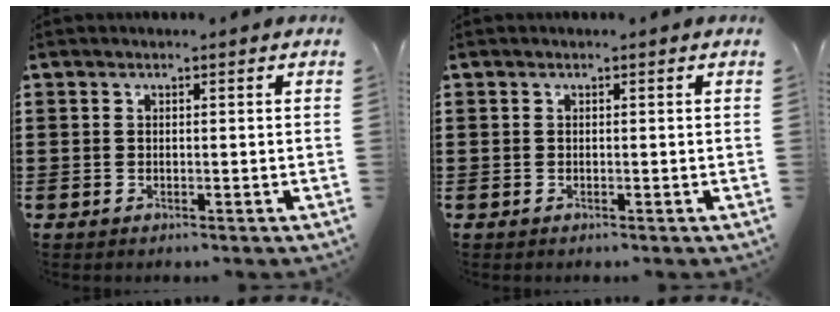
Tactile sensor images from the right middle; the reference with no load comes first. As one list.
[{"total": 0.0}]